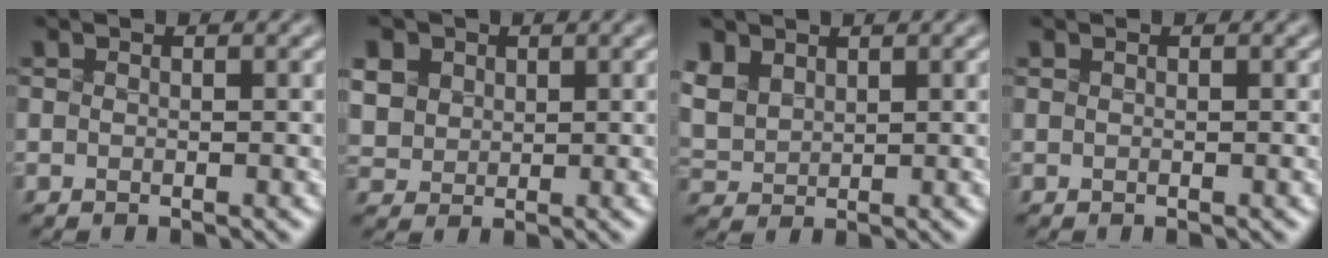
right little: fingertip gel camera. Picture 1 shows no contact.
{"total": 9.5, "force": [4.3, 7.4, 4.2], "torque": [-0.114, 0.028, 0.070]}
{"total": 4.4, "force": [2.3, 3.1, 2.2], "torque": [-0.083, 0.015, 0.062]}
{"total": 0.0}